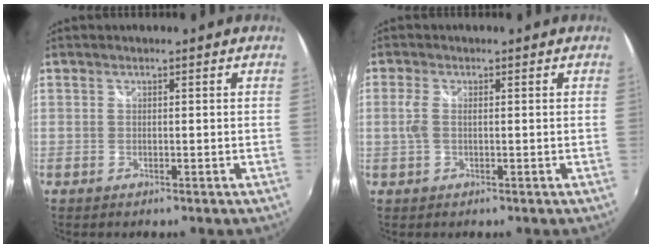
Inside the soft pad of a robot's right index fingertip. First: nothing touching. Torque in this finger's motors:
{"motor_torque": [0.04, 0.01, 0.08, 0.04]}